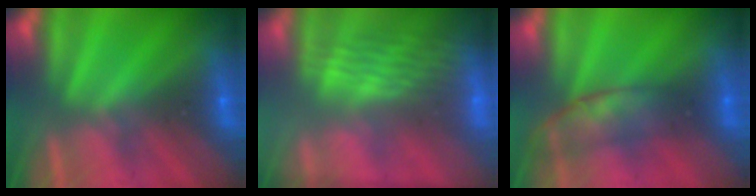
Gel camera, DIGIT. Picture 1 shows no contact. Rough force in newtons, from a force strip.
{"total": 2.8}
{"total": 2.7}